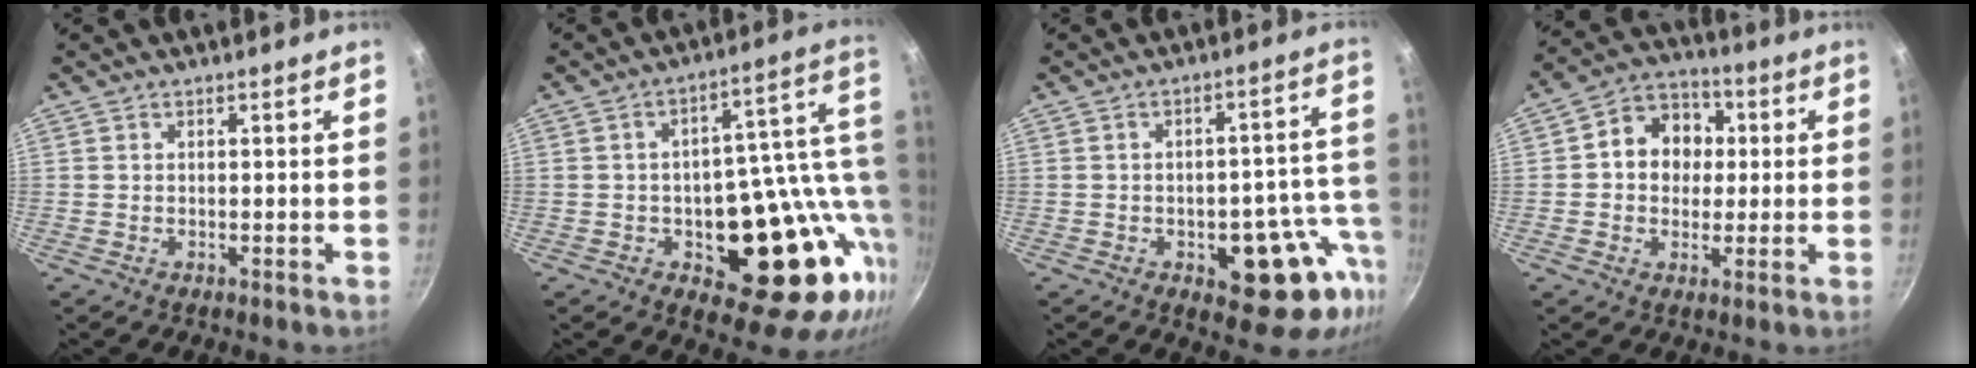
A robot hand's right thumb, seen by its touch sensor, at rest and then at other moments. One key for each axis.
{"total": 22.8, "fx": -0.7, "fy": 13.3, "fz": 18.4, "tx": -0.192, "ty": 0.010, "tz": 0.003}
{"total": 14.2, "fx": -5.2, "fy": 7.1, "fz": 11.2, "tx": -0.076, "ty": 0.034, "tz": -0.065}
{"total": 11.0, "fx": 1.3, "fy": 9.3, "fz": 5.8, "tx": -0.048, "ty": 0.018, "tz": 0.002}